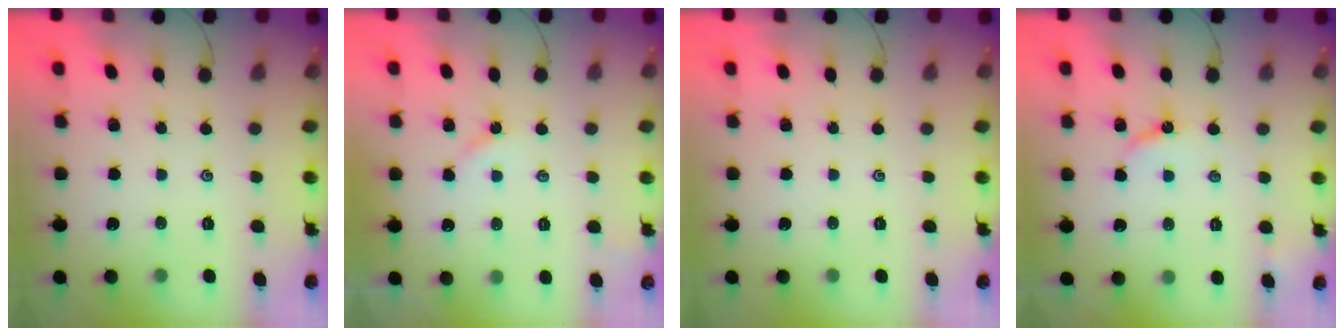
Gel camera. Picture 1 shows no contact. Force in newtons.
{"total": 2.5, "press": 2.5, "slide": 0.3}
{"total": 0.0}
{"total": 6.2, "press": 6.2, "slide": 0.6}